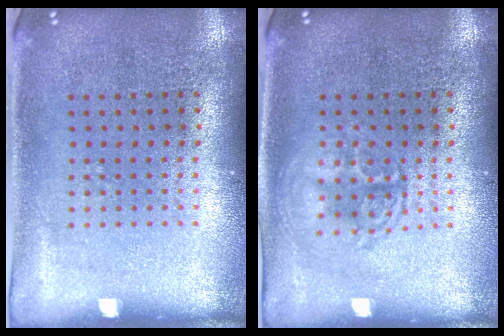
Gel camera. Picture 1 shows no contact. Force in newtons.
{"total": 1.3, "press": 1.3, "slide": 0.1}